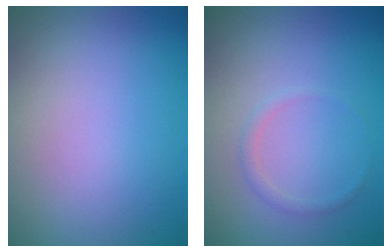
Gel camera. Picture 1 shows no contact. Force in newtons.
{"total": 0.8, "press": 0.8, "slide": 0.0}